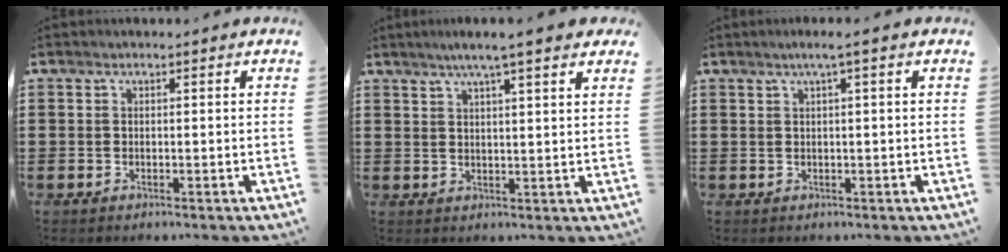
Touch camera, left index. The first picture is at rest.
{"total": 4.8, "force": [3.6, -0.1, 3.1], "torque": [-0.071, 0.000, 0.062]}
{"total": 1.7, "force": [0.5, -0.1, 1.7], "torque": [-0.030, -0.001, 0.007]}